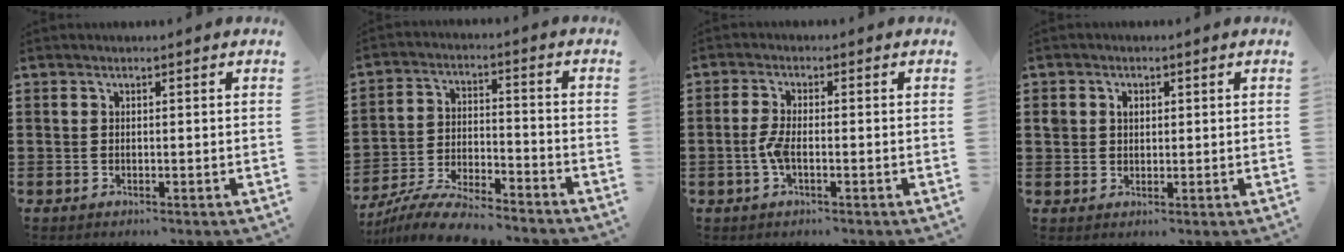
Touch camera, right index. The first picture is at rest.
{"total": 8.0, "force": [-7.5, 0.8, 2.5], "torque": [-0.057, 0.010, -0.148]}
{"total": 3.4, "force": [-1.0, 1.1, 3.0], "torque": [-0.076, -0.004, -0.024]}
{"total": 2.0, "force": [0.6, 1.7, 0.8], "torque": [-0.022, 0.010, 0.011]}